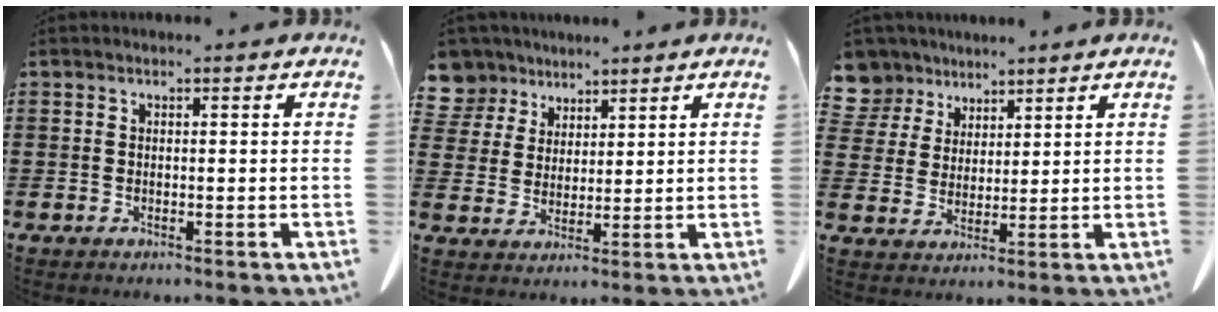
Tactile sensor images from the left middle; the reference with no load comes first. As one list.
[{"total": 5.9, "force": [4.5, 3.8, 0.2], "torque": [-0.030, -0.016, 0.083]}, {"total": 6.3, "force": [4.8, 4.0, 0.3], "torque": [-0.034, -0.018, 0.090]}]